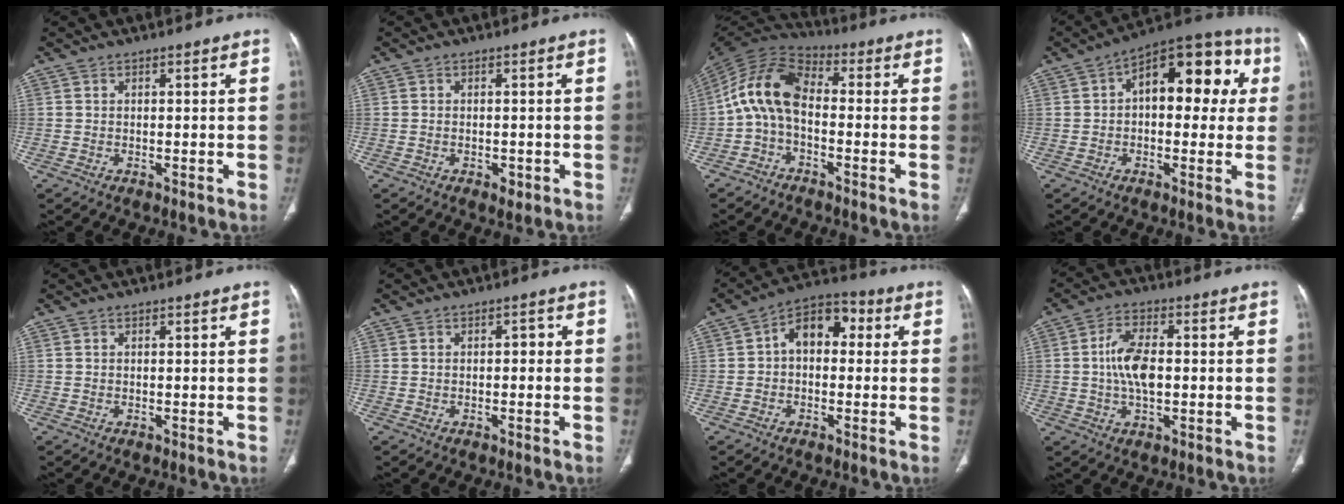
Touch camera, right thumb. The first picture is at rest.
{"total": 1.8, "force": [-0.8, 1.1, 1.2], "torque": [-0.014, 0.001, -0.007]}
{"total": 11.2, "force": [-1.2, 6.7, 8.9], "torque": [-0.163, 0.040, -0.039]}
{"total": 17.7, "force": [3.5, 9.5, 14.5], "torque": [-0.139, 0.036, 0.037]}
{"total": 0.0}
{"total": 1.3, "force": [-0.2, 0.9, 1.0], "torque": [-0.003, 0.005, -0.008]}
{"total": 9.2, "force": [1.0, 6.1, 6.8], "torque": [-0.078, 0.032, 0.002]}
{"total": 8.3, "force": [0.0, 4.2, 7.1], "torque": [-0.136, 0.008, -0.003]}